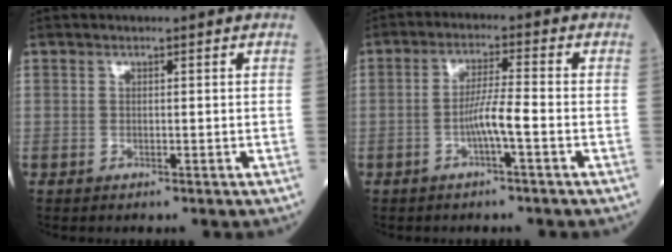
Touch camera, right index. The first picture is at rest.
{"total": 4.7, "force": [-1.6, -0.3, 4.4], "torque": [-0.085, 0.004, -0.032]}